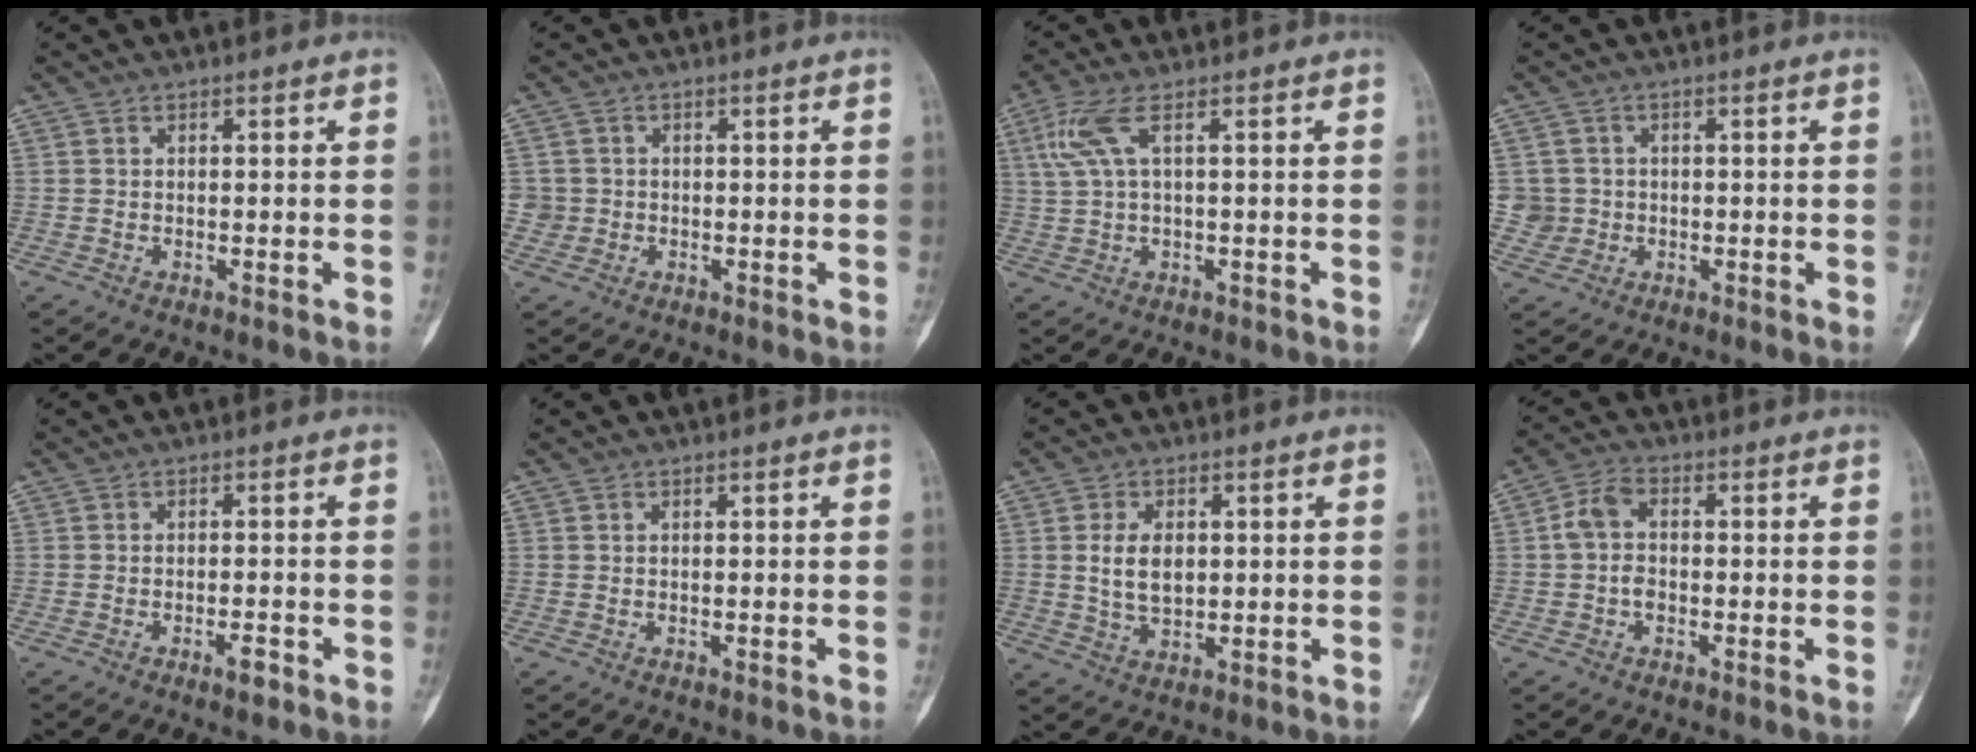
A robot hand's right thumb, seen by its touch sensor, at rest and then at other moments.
{"total": 2.3, "force": [-0.3, 2.3, -0.2], "torque": [0.019, 0.008, -0.010]}
{"total": 5.5, "force": [1.9, 1.3, 5.0], "torque": [-0.142, 0.012, 0.044]}
{"total": 3.5, "force": [-0.1, 3.5, -0.1], "torque": [0.023, 0.007, -0.006]}
{"total": 2.2, "force": [-1.3, 0.7, 1.6], "torque": [-0.027, 0.006, -0.023]}
{"total": 0.0}
{"total": 6.4, "force": [0.9, 4.0, 4.9], "torque": [-0.077, -0.007, 0.022]}
{"total": 5.4, "force": [-0.4, 3.7, 3.9], "torque": [-0.073, 0.021, -0.018]}